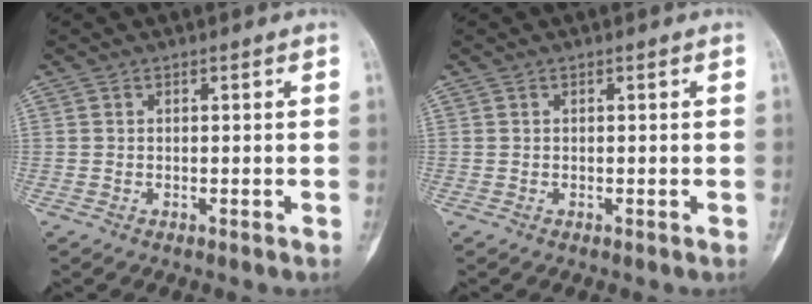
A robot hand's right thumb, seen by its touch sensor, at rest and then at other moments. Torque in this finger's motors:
{"motor_torque": [0.04, 0.00, 0.01, -0.01, 0.01]}